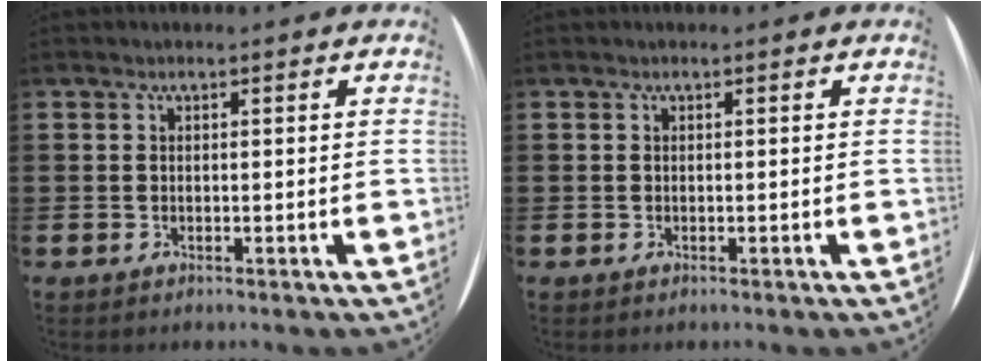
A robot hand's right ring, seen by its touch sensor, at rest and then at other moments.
{"total": 0.0}